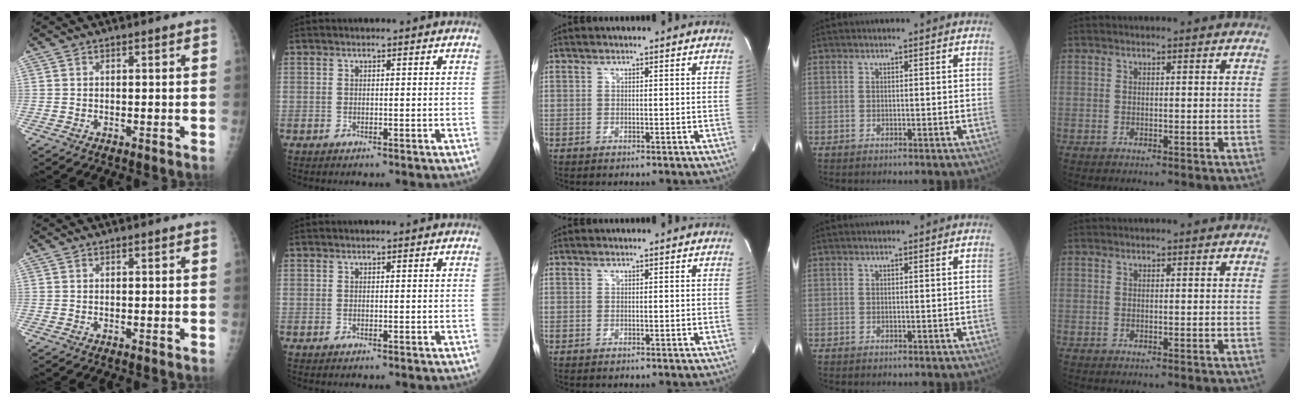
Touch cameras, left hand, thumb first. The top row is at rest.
{}